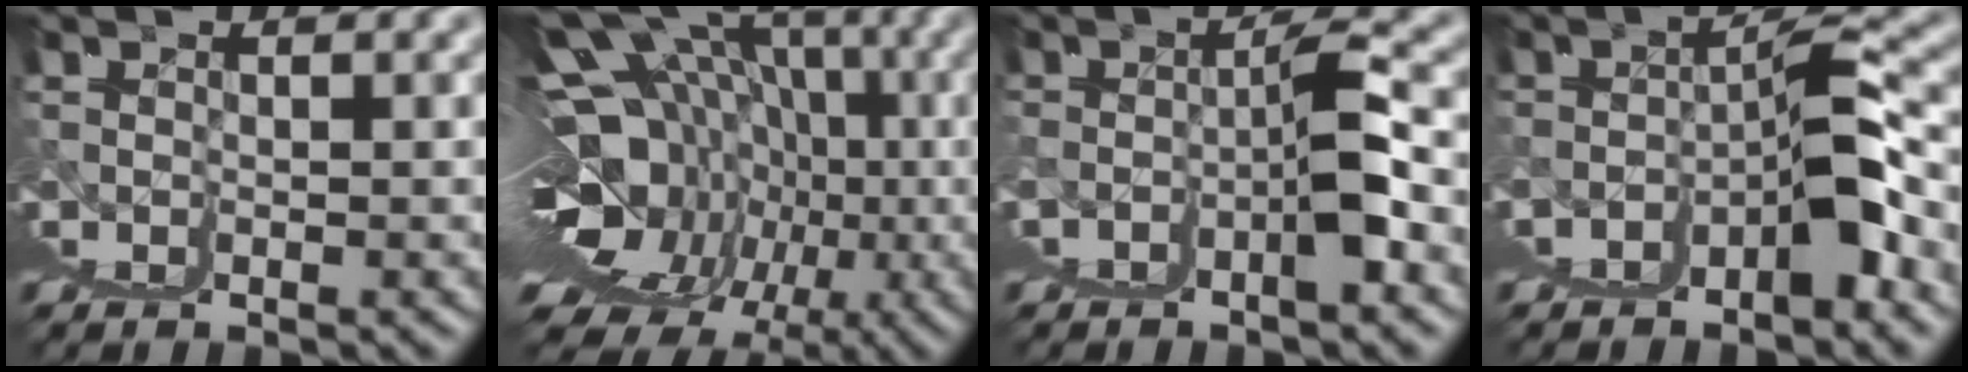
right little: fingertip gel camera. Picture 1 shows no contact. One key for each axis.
{"total": 15.4, "fx": 3.7, "fy": 7.2, "fz": 13.1, "tx": -0.143, "ty": 0.016, "tz": 0.071}
{"total": 2.7, "fx": -0.5, "fy": -0.9, "fz": 2.5, "tx": -0.057, "ty": 0.010, "tz": -0.006}
{"total": 4.0, "fx": -0.5, "fy": -0.8, "fz": 3.9, "tx": -0.054, "ty": 0.023, "tz": -0.008}